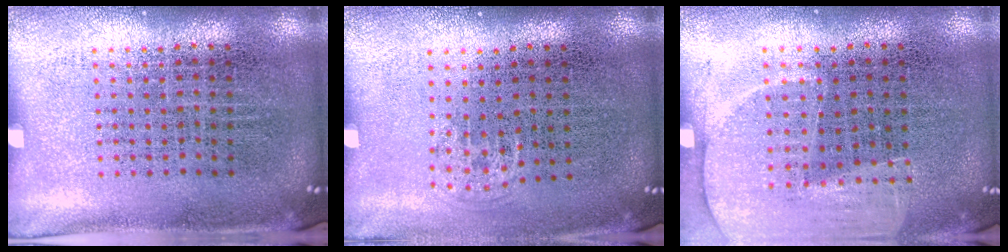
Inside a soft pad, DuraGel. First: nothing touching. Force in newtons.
{"total": 0.6, "press": 0.5, "slide": 0.3}
{"total": 1.5, "press": 1.4, "slide": 0.3}